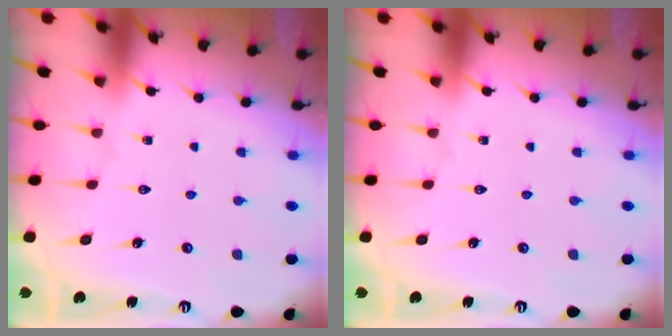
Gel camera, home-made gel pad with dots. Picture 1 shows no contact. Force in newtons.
{"total": 0.0}